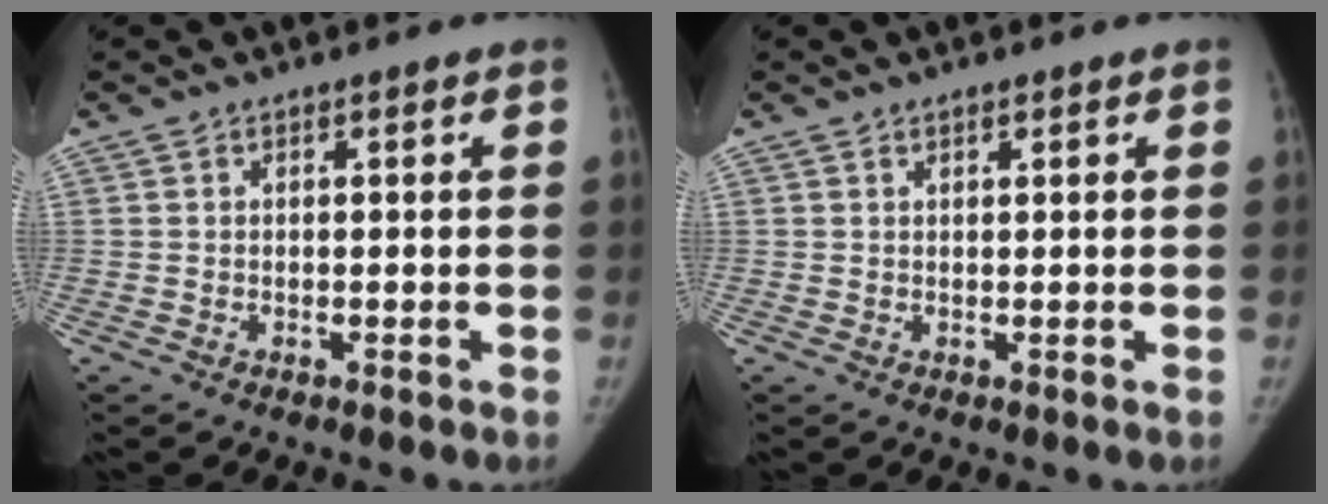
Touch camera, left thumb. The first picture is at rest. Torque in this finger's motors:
{"motor_torque": [-0.03, -0.07, -0.06, 0.14, -0.03]}